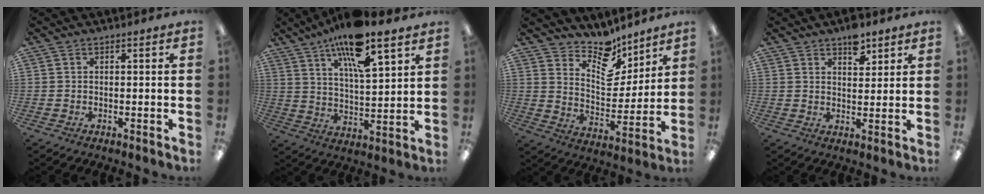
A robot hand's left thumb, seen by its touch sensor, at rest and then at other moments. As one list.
[{"total": 14.9, "force": [10.8, 3.5, 9.6], "torque": [-0.165, -0.055, 0.177]}, {"total": 11.5, "force": [9.6, 5.0, 3.8], "torque": [-0.063, -0.075, 0.179]}, {"total": 6.0, "force": [4.3, 3.0, 3.0], "torque": [-0.029, -0.023, 0.071]}]